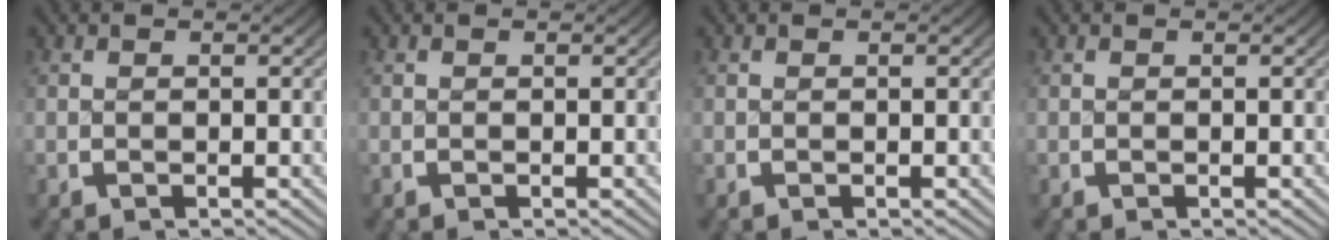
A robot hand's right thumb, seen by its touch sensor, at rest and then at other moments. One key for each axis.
{"total": 0.0}
{"total": 0.0}
{"total": 0.0}